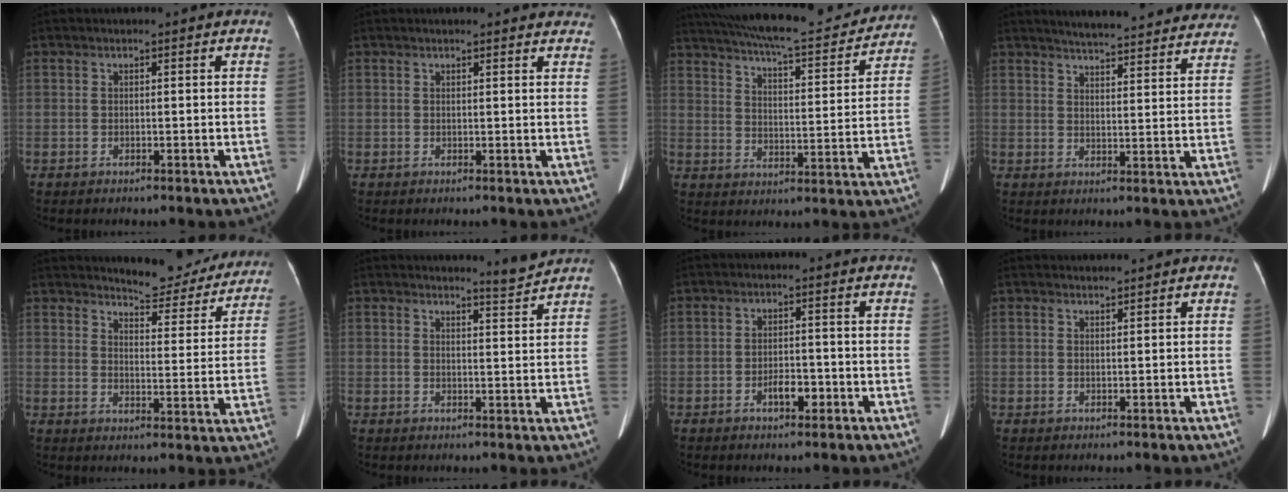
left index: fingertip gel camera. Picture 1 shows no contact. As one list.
[{"total": 8.4, "force": [7.7, 1.9, 2.8], "torque": [-0.018, 0.012, 0.071]}, {"total": 23.4, "force": [20.9, 4.3, 9.6], "torque": [-0.164, -0.001, 0.280]}, {"total": 23.1, "force": [21.3, 3.6, 8.2], "torque": [-0.112, -0.023, 0.255]}, {"total": 13.9, "force": [13.1, 2.9, 3.3], "torque": [-0.024, -0.033, 0.149]}, {"total": 2.9, "force": [2.8, -0.9, -0.1], "torque": [-0.014, -0.023, 0.042]}, {"total": 3.1, "force": [-1.5, 1.3, 2.3], "torque": [-0.040, 0.004, -0.022]}, {"total": 1.0, "force": [1.0, -0.2, 0.0], "torque": [-0.005, 0.004, 0.023]}]